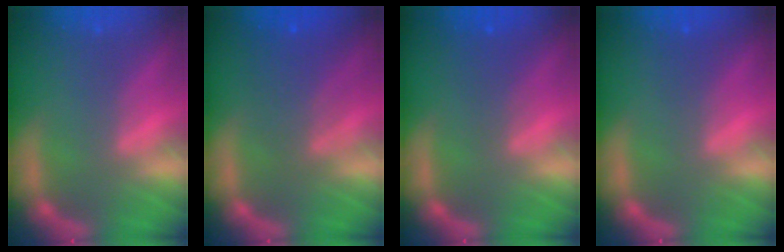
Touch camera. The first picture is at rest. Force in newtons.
{"total": 4.6}
{"total": 2.0}
{"total": 1.0}